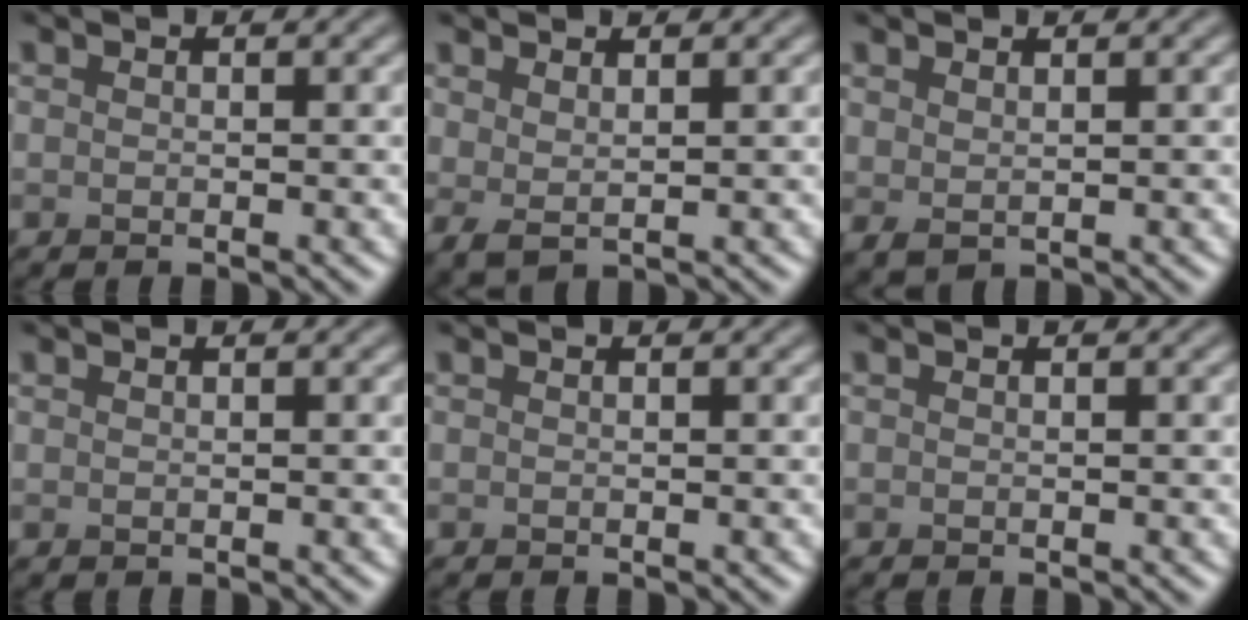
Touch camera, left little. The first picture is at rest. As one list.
[{"total": 1.6, "force": [1.0, 0.4, 1.2], "torque": [-0.026, -0.003, 0.022]}, {"total": 1.2, "force": [0.8, 0.4, 0.7], "torque": [-0.017, -0.002, 0.021]}, {"total": 0.0}, {"total": 0.0}, {"total": 0.0}]